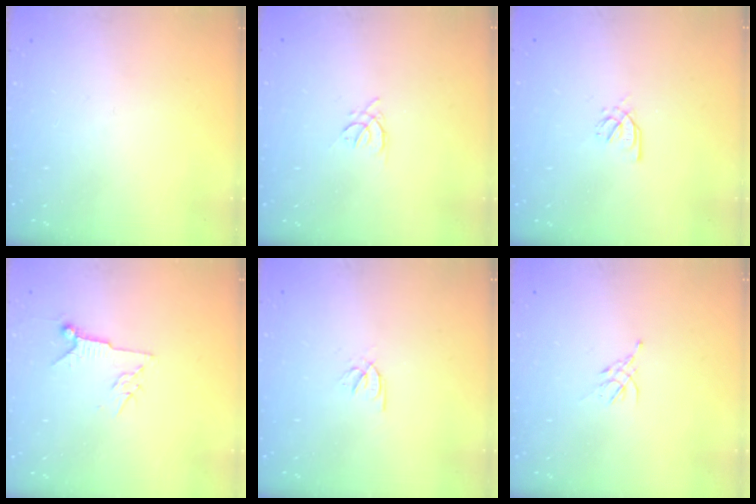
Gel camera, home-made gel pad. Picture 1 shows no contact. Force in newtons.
{"total": 2.4, "press": 2.3, "slide": 0.6}
{"total": 1.7, "press": 1.6, "slide": 0.5}
{"total": 6.6, "press": 6.5, "slide": 1.1}
{"total": 2.2, "press": 2.2, "slide": 0.2}
{"total": 1.9, "press": 1.8, "slide": 0.5}